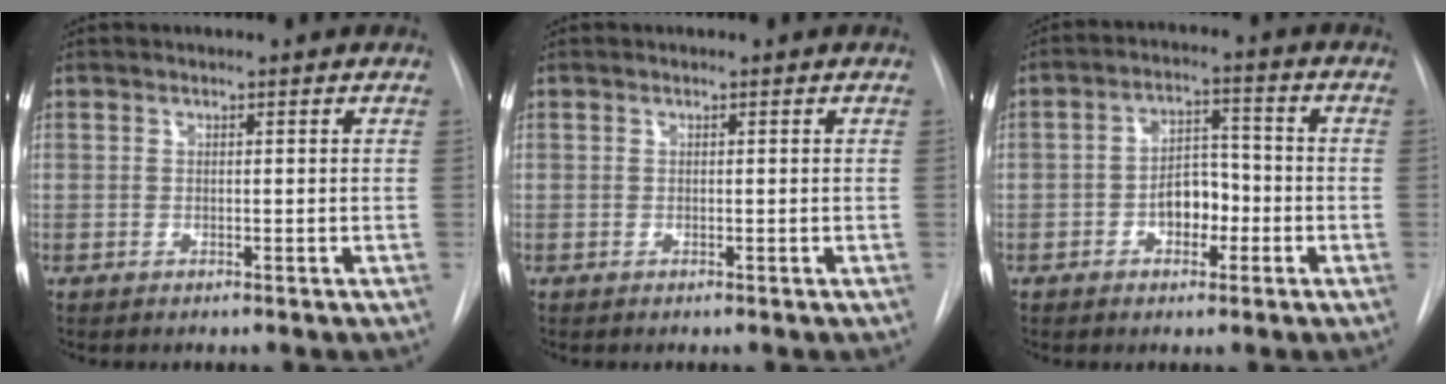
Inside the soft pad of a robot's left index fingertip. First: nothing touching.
{"total": 0.0}
{"total": 5.7, "force": [-1.9, 3.4, 4.1], "torque": [-0.067, 0.020, -0.033]}